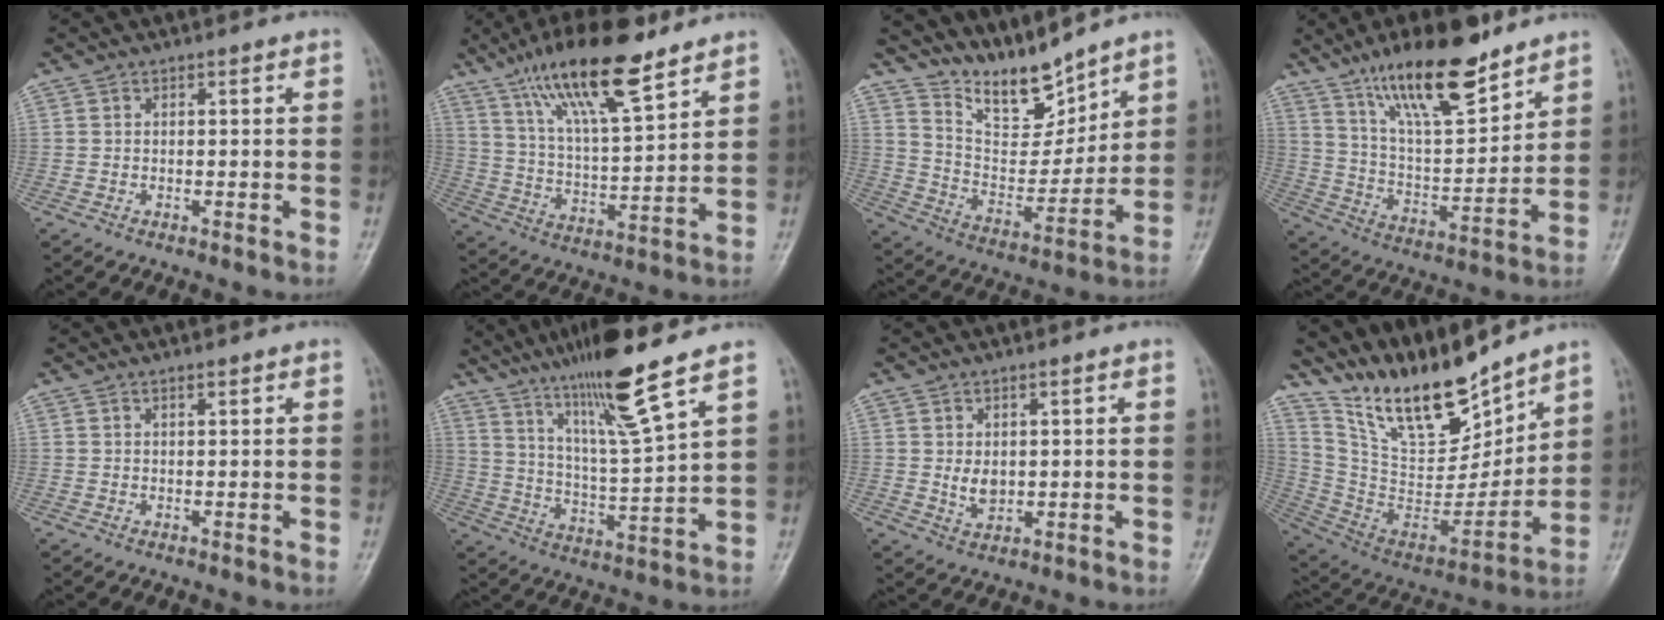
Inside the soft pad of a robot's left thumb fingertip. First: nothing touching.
{"total": 17.9, "force": [11.9, 4.8, 12.5], "torque": [-0.201, -0.050, 0.216]}
{"total": 11.6, "force": [10.3, 3.5, 4.0], "torque": [-0.040, -0.077, 0.201]}
{"total": 18.5, "force": [13.0, 5.6, 11.9], "torque": [-0.170, -0.071, 0.234]}
{"total": 0.8, "force": [0.6, 0.2, 0.5], "torque": [-0.009, -0.003, 0.010]}
{"total": 15.7, "force": [10.9, 0.3, 11.4], "torque": [-0.198, -0.056, 0.195]}
{"total": 3.7, "force": [0.6, 2.4, 2.8], "torque": [-0.037, -0.011, 0.018]}
{"total": 20.4, "force": [16.3, 6.7, 10.1], "torque": [-0.131, -0.094, 0.308]}